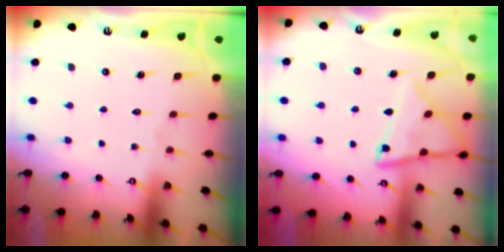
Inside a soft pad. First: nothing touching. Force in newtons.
{"total": 13.1, "press": 13.0, "slide": 1.4}